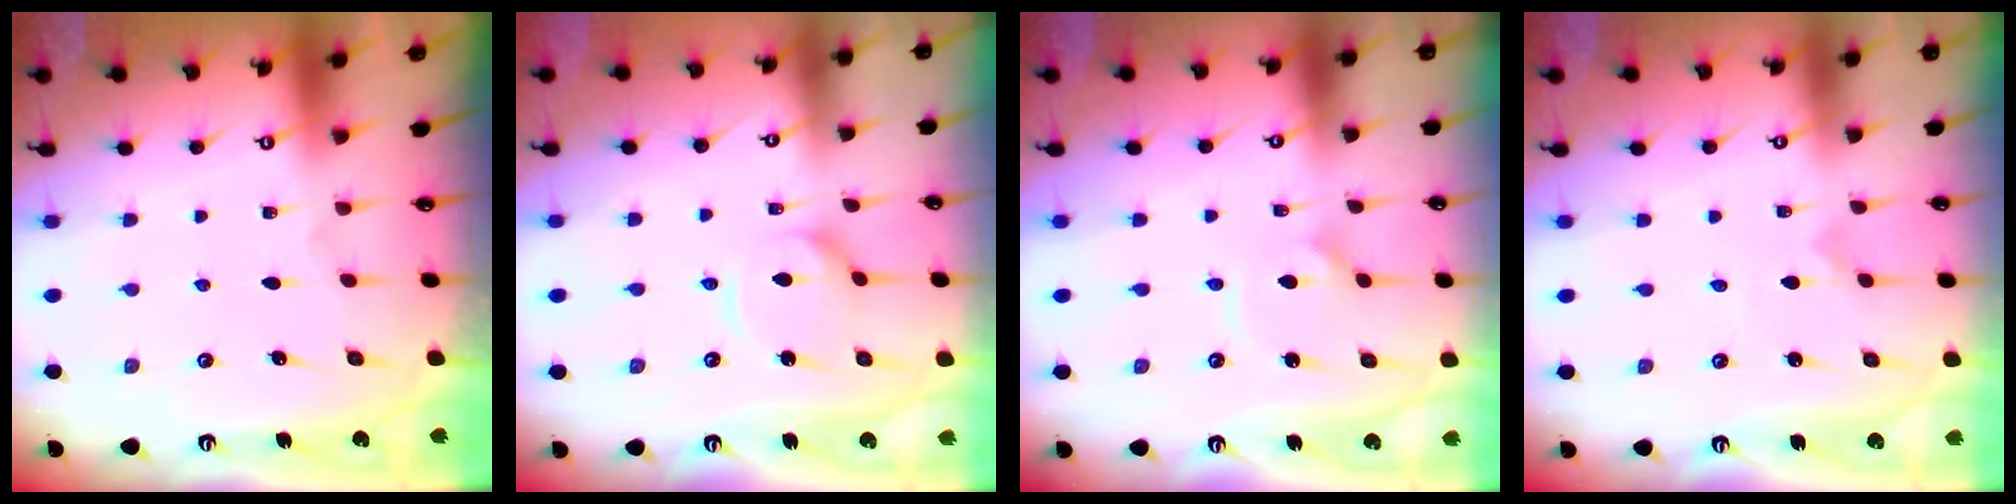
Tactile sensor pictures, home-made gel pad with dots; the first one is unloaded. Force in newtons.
{"total": 6.1, "press": 6.0, "slide": 0.6}
{"total": 2.1, "press": 2.1, "slide": 0.6}
{"total": 0.0}